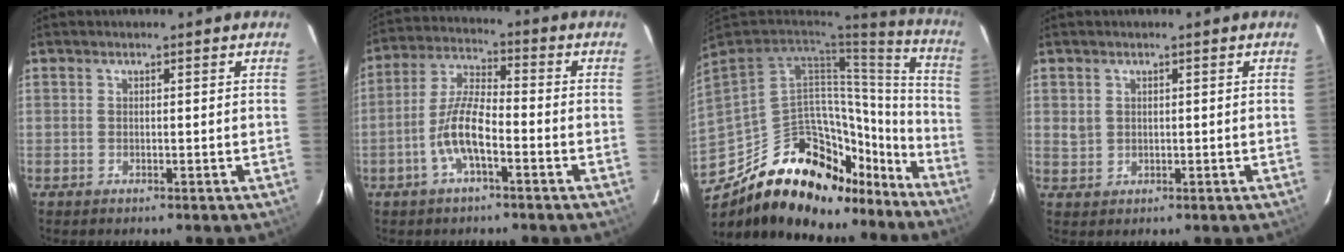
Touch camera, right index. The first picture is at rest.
{"total": 8.7, "force": [-3.7, 2.6, 7.4], "torque": [-0.162, 0.008, -0.071]}
{"total": 30.9, "force": [-21.6, 17.0, 14.0], "torque": [-0.269, 0.061, -0.297]}
{"total": 2.2, "force": [0.5, 2.0, 0.7], "torque": [-0.011, 0.004, 0.013]}